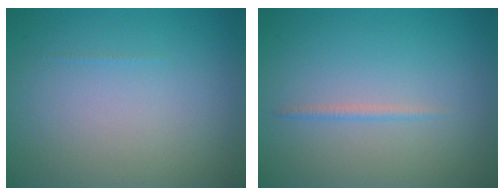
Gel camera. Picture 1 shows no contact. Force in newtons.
{"total": 0.7, "press": 0.7, "slide": 0.1}